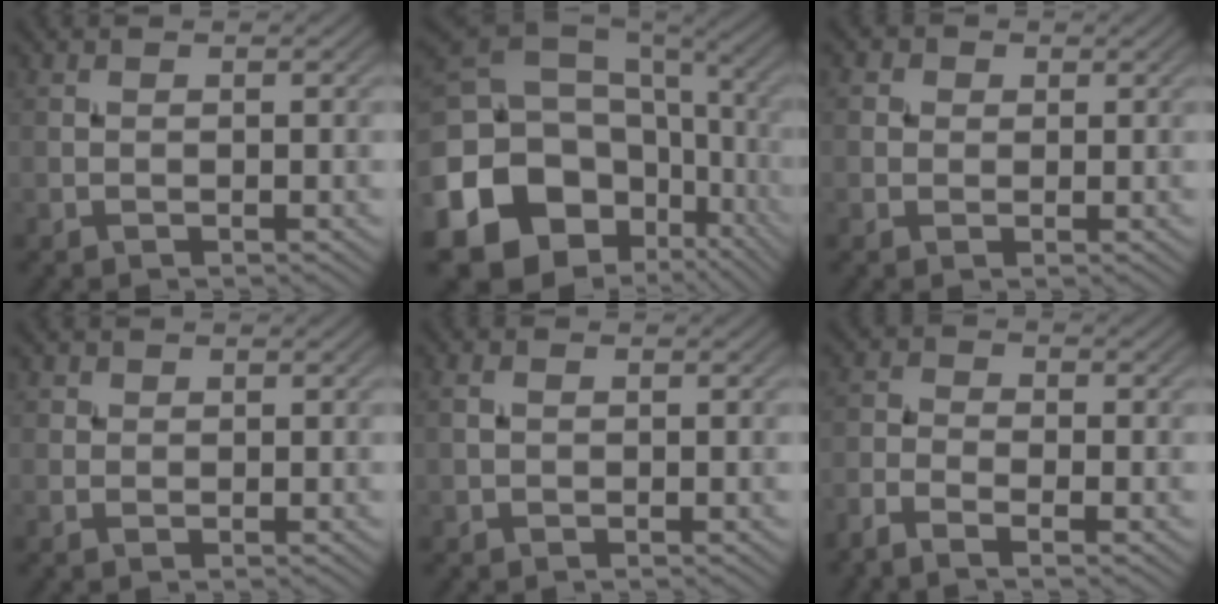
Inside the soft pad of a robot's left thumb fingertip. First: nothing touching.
{"total": 20.1, "force": [-5.6, 16.0, 10.8], "torque": [-0.278, -0.028, -0.082]}
{"total": 2.0, "force": [0.6, 1.8, 0.7], "torque": [-0.016, 0.003, 0.001]}
{"total": 1.2, "force": [0.7, 1.0, 0.3], "torque": [-0.002, -0.001, 0.011]}
{"total": 1.2, "force": [0.2, 0.8, 0.9], "torque": [-0.023, 0.005, 0.001]}
{"total": 3.5, "force": [-2.6, 1.0, 2.2], "torque": [-0.051, -0.008, -0.062]}